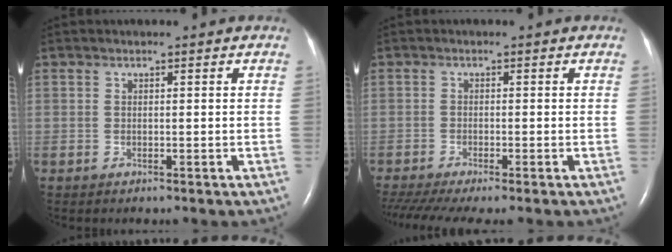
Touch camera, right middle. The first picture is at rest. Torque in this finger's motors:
{"motor_torque": [0.78, -0.76, 0.26, 0.09]}